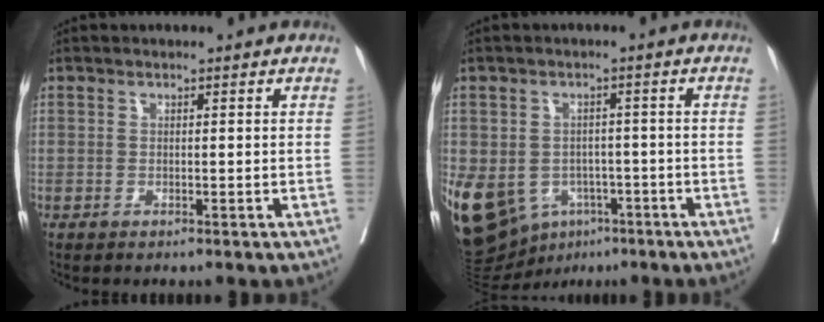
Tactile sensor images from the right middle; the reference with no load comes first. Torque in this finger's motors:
{"motor_torque": [1.13, -0.08, 1.06, 0.21]}